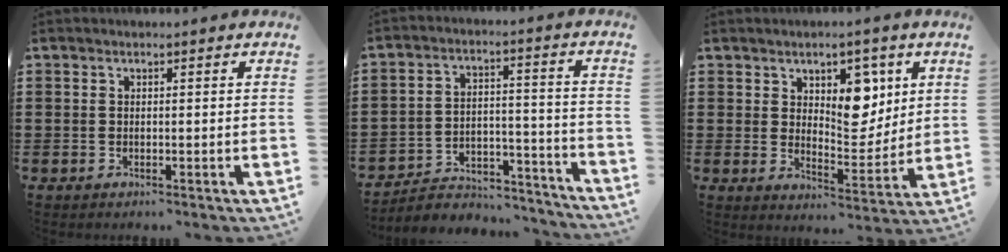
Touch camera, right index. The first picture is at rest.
{"total": 4.4, "force": [-4.2, 1.2, 0.8], "torque": [-0.018, 0.009, -0.086]}
{"total": 7.5, "force": [3.8, 4.8, 4.3], "torque": [-0.065, -0.014, 0.060]}